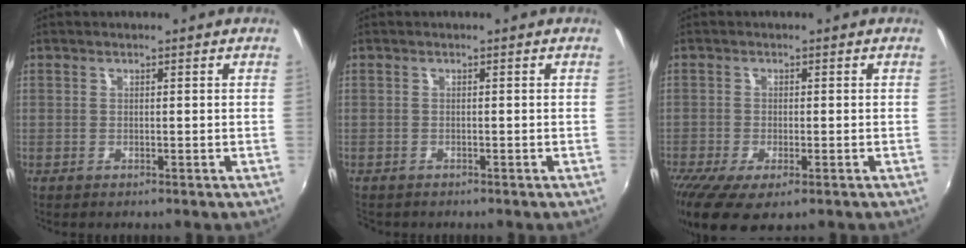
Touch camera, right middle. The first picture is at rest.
{"total": 1.1, "force": [-1.0, 0.5, 0.2], "torque": [-0.009, -0.003, -0.015]}
{"total": 9.8, "force": [-5.6, 3.3, 7.3], "torque": [-0.163, -0.047, -0.093]}